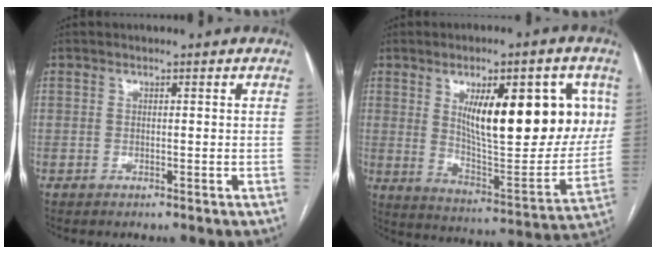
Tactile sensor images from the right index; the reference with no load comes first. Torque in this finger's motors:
{"motor_torque": [1.28, 0.86, 0.98, 0.21]}